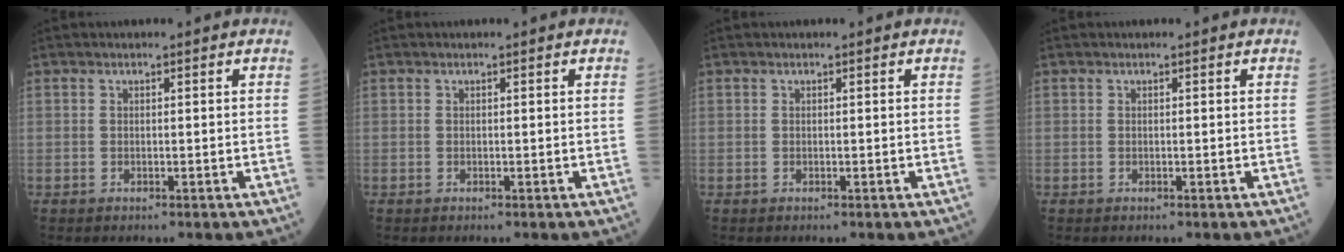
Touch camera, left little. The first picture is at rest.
{"total": 0.0}
{"total": 0.0}
{"total": 0.0}